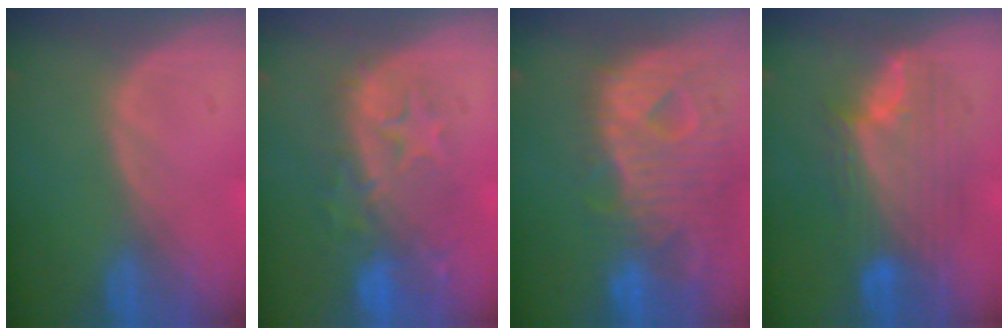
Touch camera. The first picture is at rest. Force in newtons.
{"total": 10.1, "press": 8.8, "slide": 4.9}
{"total": 12.8, "press": 11.0, "slide": 6.7}
{"total": 8.6, "press": 8.6, "slide": 0.3}